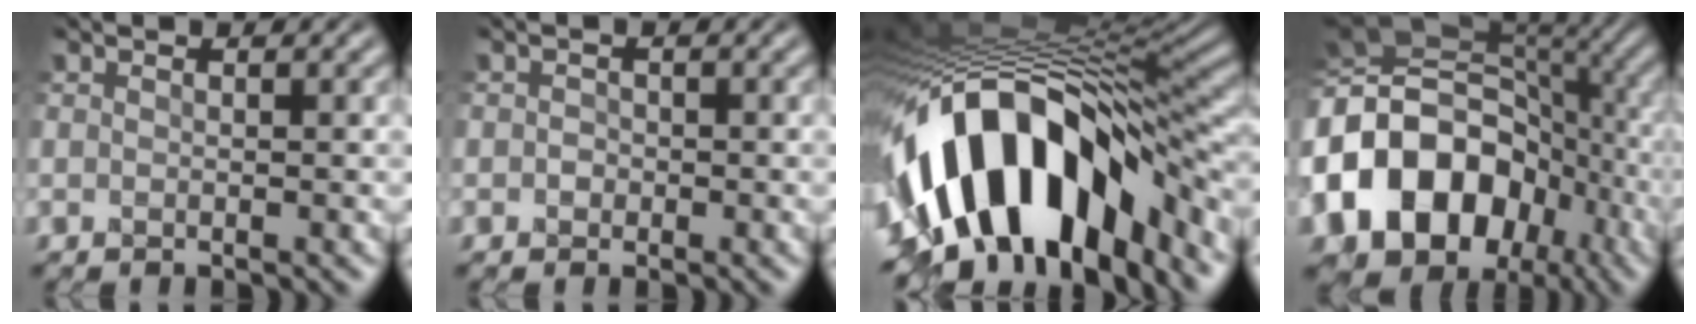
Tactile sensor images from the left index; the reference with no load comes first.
{"total": 0.7, "force": [-0.2, 0.7, 0.0], "torque": [0.002, 0.002, -0.006]}
{"total": 15.5, "force": [-5.9, 8.6, 11.4], "torque": [-0.183, 0.014, -0.099]}
{"total": 17.4, "force": [-3.6, 13.8, 10.1], "torque": [-0.210, -0.006, -0.070]}